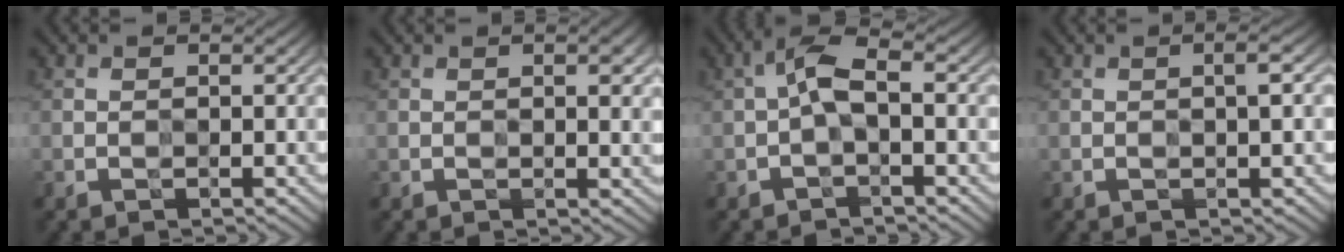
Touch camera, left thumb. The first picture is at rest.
{"total": 2.6, "force": [0.7, 0.4, 2.5], "torque": [-0.037, 0.002, 0.011]}
{"total": 3.9, "force": [-0.3, 1.4, 3.6], "torque": [-0.079, 0.015, -0.016]}
{"total": 1.9, "force": [0.4, 0.1, 1.9], "torque": [-0.031, 0.006, 0.002]}